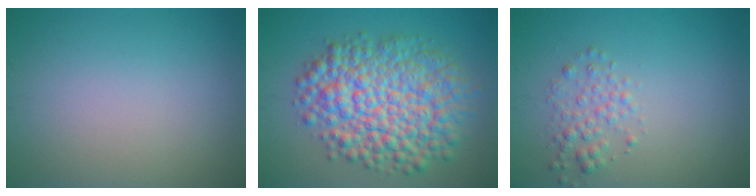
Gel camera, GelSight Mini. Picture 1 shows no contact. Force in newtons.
{"total": 10.1, "press": 10.1, "slide": 0.2}
{"total": 2.0, "press": 2.0, "slide": 0.1}